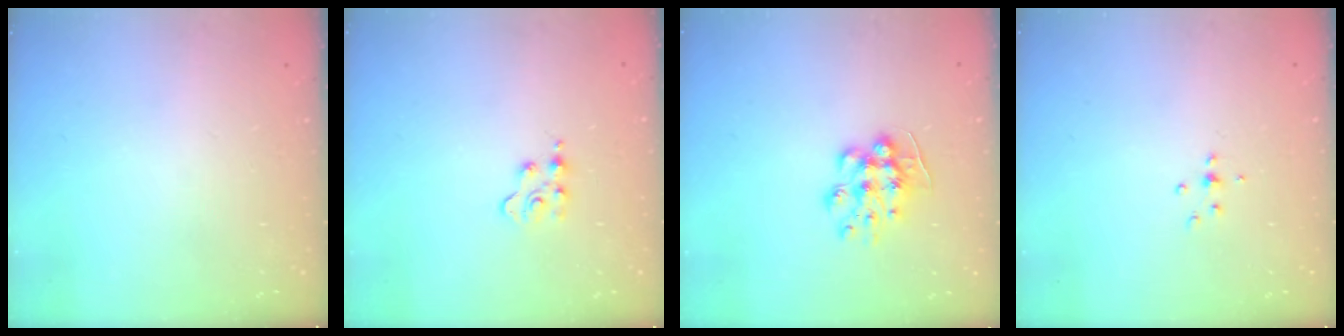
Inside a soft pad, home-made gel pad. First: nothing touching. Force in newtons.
{"total": 3.0, "press": 2.9, "slide": 0.4}
{"total": 8.7, "press": 8.6, "slide": 0.6}
{"total": 4.0, "press": 3.8, "slide": 1.1}